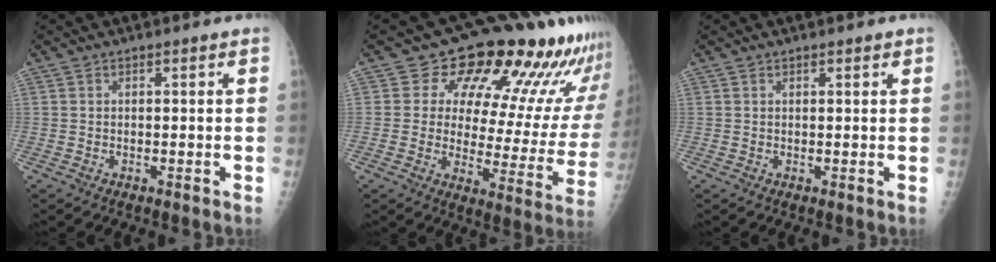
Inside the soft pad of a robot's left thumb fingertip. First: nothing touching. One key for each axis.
{"total": 20.3, "fx": 15.4, "fy": 8.2, "fz": 10.3, "tx": -0.079, "ty": -0.102, "tz": 0.184}
{"total": 0.8, "fx": 0.6, "fy": 0.2, "fz": 0.4, "tx": -0.004, "ty": -0.002, "tz": 0.008}